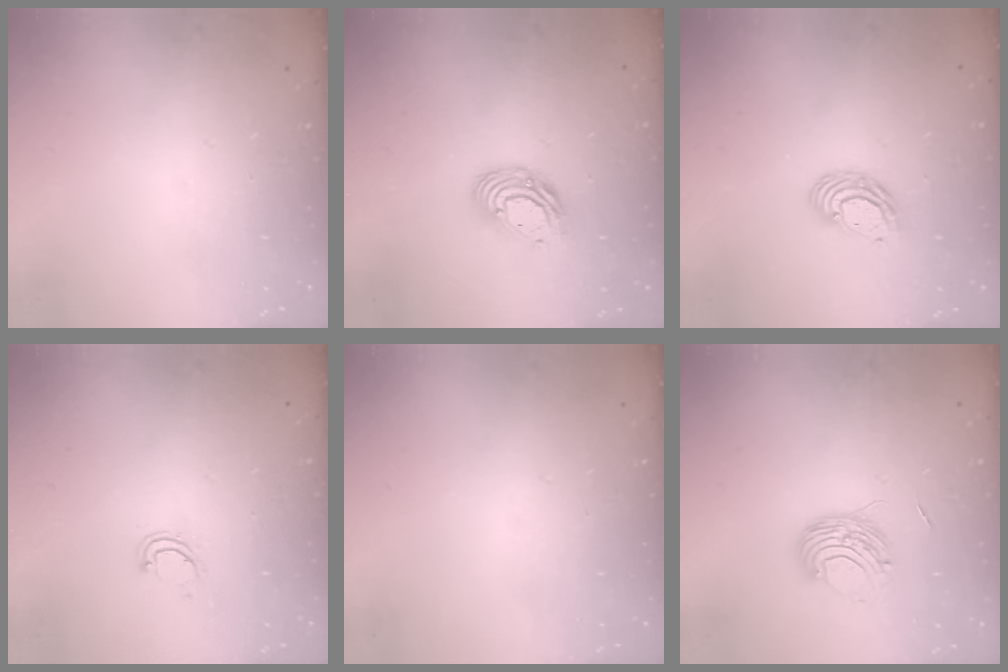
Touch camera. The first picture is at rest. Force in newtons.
{"total": 10.3, "press": 10.3, "slide": 1.1}
{"total": 7.8, "press": 7.7, "slide": 1.2}
{"total": 3.9, "press": 3.9, "slide": 0.3}
{"total": 0.0}
{"total": 8.7, "press": 8.6, "slide": 0.8}